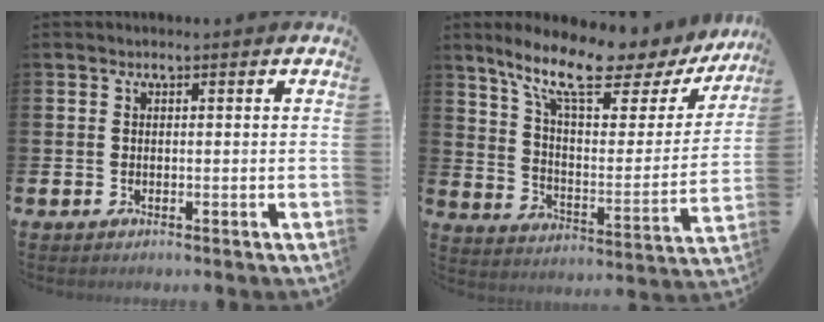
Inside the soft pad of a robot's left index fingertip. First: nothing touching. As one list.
[{"total": 12.3, "force": [9.7, 3.0, 6.9], "torque": [-0.156, -0.053, 0.162]}]